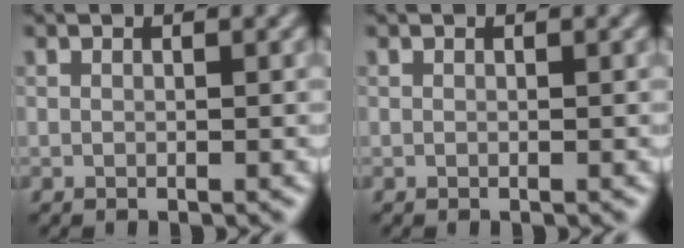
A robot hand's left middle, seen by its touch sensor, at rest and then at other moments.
{"total": 0.0}